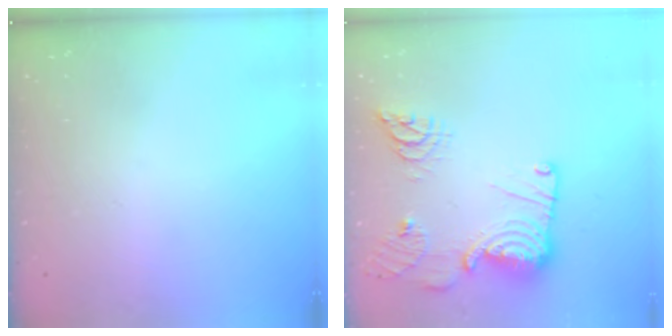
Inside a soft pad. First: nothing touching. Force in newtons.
{"total": 18.8, "press": 18.6, "slide": 2.3}